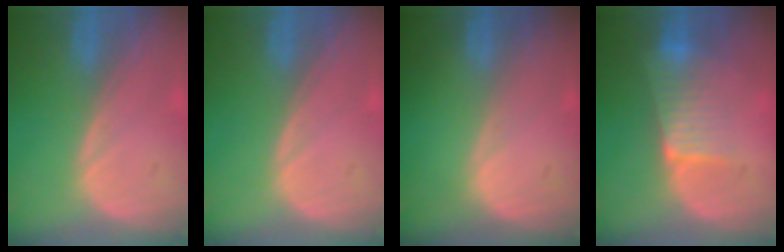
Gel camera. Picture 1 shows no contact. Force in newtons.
{"total": 0.0}
{"total": 0.0}
{"total": 6.4, "press": 5.6, "slide": 3.1}